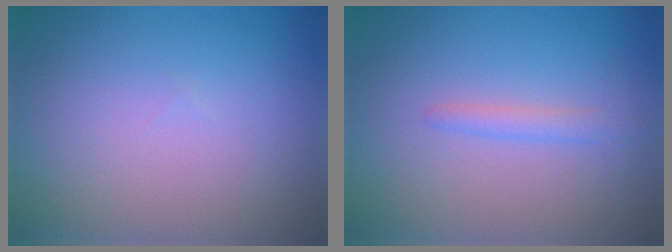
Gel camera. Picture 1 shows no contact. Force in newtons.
{"total": 1.5, "press": 1.5, "slide": 0.1}